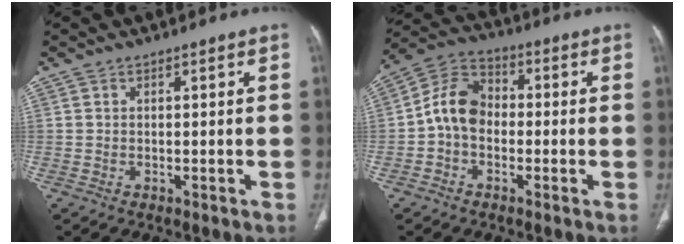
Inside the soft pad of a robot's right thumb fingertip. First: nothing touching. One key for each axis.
{"total": 9.0, "fx": -1.2, "fy": 6.8, "fz": 5.9, "tx": -0.093, "ty": 0.032, "tz": -0.040}